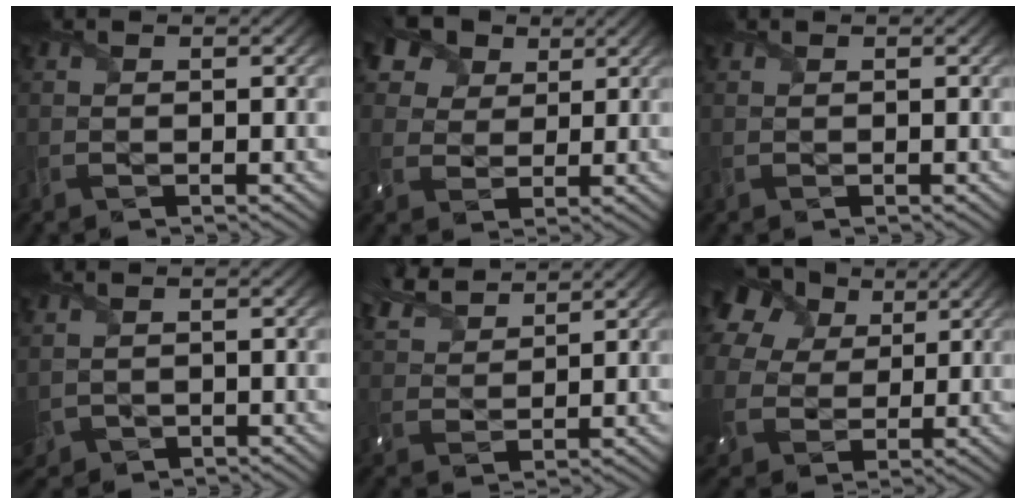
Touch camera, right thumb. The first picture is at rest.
{"total": 10.0, "force": [6.1, 6.8, 4.1], "torque": [-0.149, 0.016, 0.108]}
{"total": 0.0}
{"total": 2.8, "force": [-0.5, 2.3, 1.6], "torque": [-0.052, -0.015, -0.006]}
{"total": 6.4, "force": [5.4, 1.9, 2.8], "torque": [-0.080, 0.018, 0.107]}
{"total": 16.9, "force": [7.0, 12.6, 8.7], "torque": [-0.283, 0.049, 0.135]}